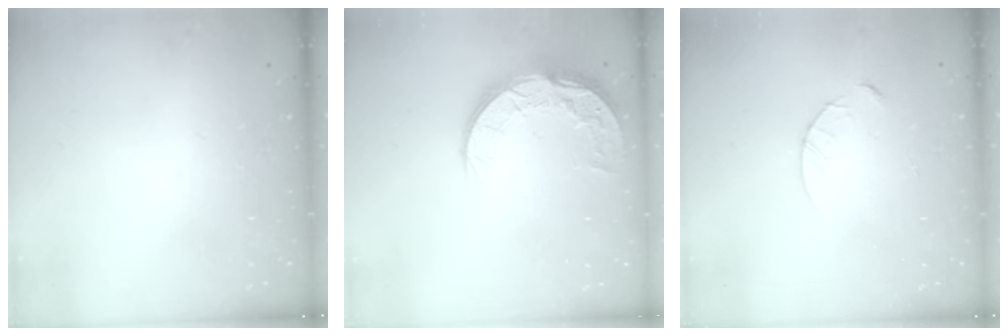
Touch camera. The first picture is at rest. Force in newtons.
{"total": 12.0, "press": 11.9, "slide": 0.8}
{"total": 4.6, "press": 4.5, "slide": 0.5}